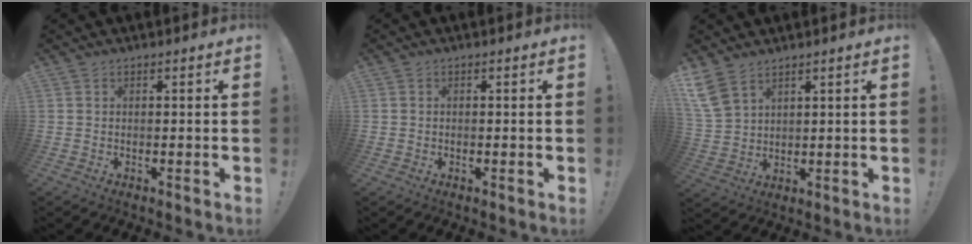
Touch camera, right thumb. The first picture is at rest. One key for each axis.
{"total": 0.6, "fx": -0.3, "fy": 0.6, "fz": 0.1, "tx": -0.008, "ty": 0.005, "tz": -0.004}
{"total": 8.0, "fx": 5.4, "fy": 4.1, "fz": 4.1, "tx": -0.092, "ty": -0.020, "tz": 0.111}